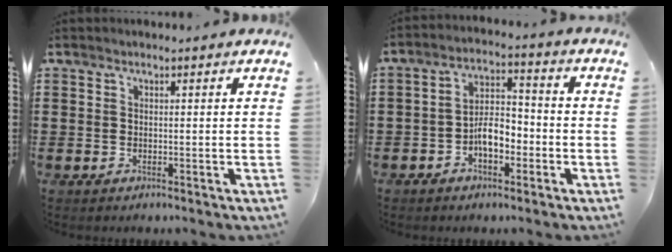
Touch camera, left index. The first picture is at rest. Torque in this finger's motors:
{"motor_torque": [0.28, 0.14, 0.40, 0.07]}